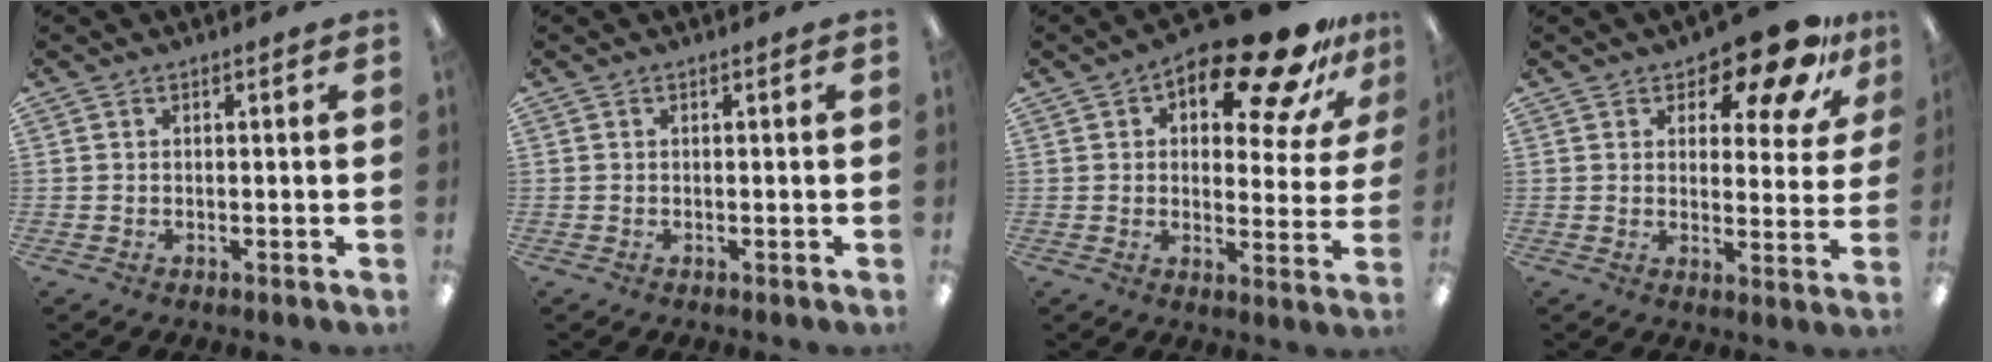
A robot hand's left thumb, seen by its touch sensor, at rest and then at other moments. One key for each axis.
{"total": 0.0}
{"total": 16.7, "fx": 11.5, "fy": 6.3, "fz": 10.4, "tx": -0.138, "ty": -0.076, "tz": 0.185}
{"total": 12.8, "fx": 9.4, "fy": 5.1, "fz": 7.1, "tx": -0.088, "ty": -0.060, "tz": 0.160}